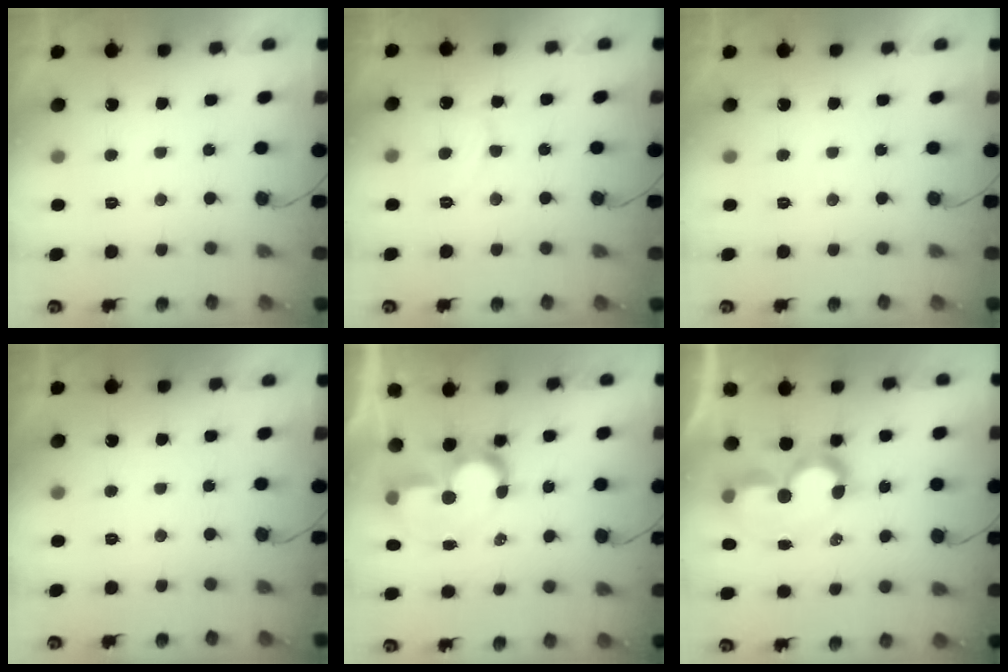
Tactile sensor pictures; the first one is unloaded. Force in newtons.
{"total": 5.6, "press": 5.5, "slide": 0.8}
{"total": 0.0}
{"total": 0.0}
{"total": 9.6, "press": 9.6, "slide": 0.7}
{"total": 9.7, "press": 9.7, "slide": 0.9}